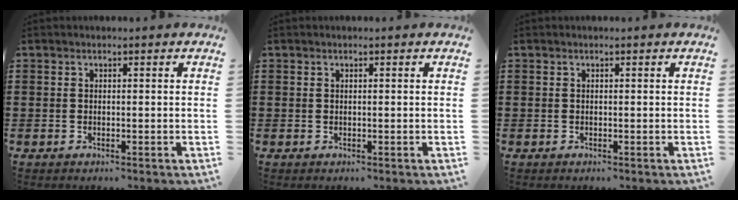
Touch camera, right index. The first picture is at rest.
{"total": 0.0}
{"total": 0.0}